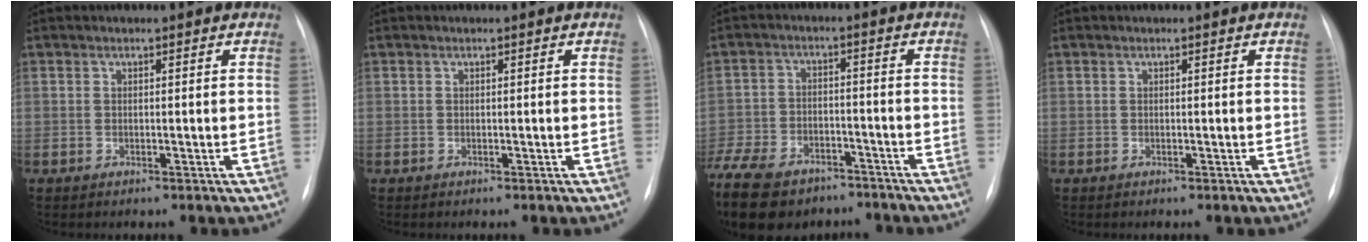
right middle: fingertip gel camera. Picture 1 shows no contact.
{"total": 0.0}
{"total": 21.8, "force": [-15.3, 11.5, 10.5], "torque": [-0.308, -0.034, -0.235]}
{"total": 0.0}